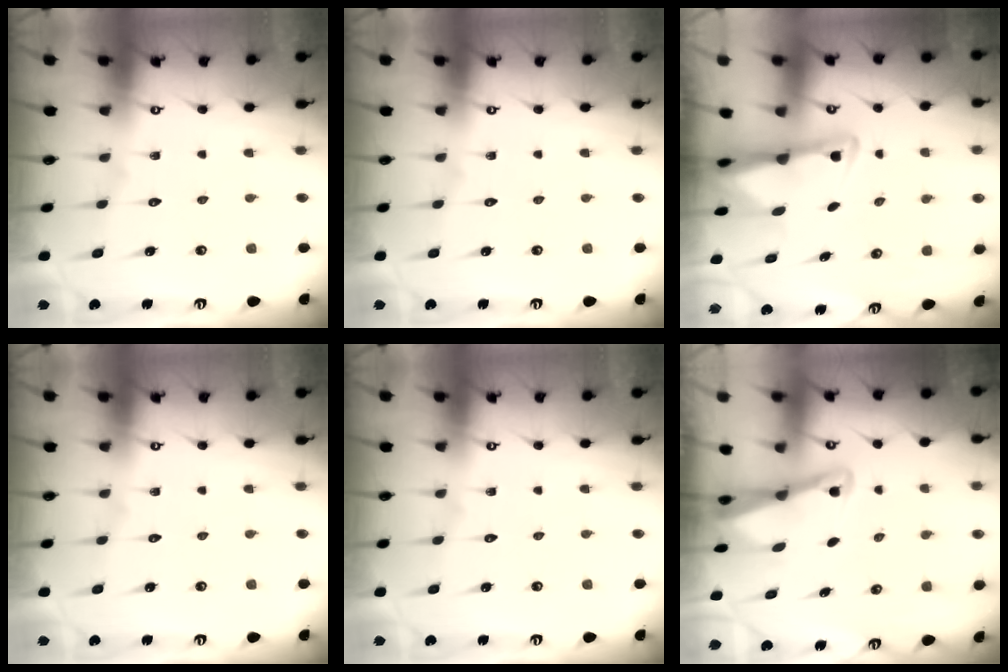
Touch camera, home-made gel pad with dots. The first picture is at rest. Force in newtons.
{"total": 0.0}
{"total": 3.1, "press": 3.1, "slide": 0.6}
{"total": 0.0}
{"total": 0.0}
{"total": 2.5, "press": 2.5, "slide": 0.6}